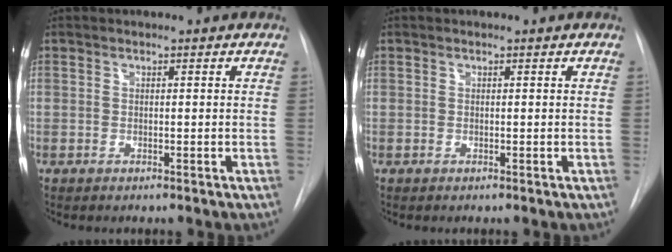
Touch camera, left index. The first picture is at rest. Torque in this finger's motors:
{"motor_torque": [-0.01, 0.01, 0.00, 0.00]}